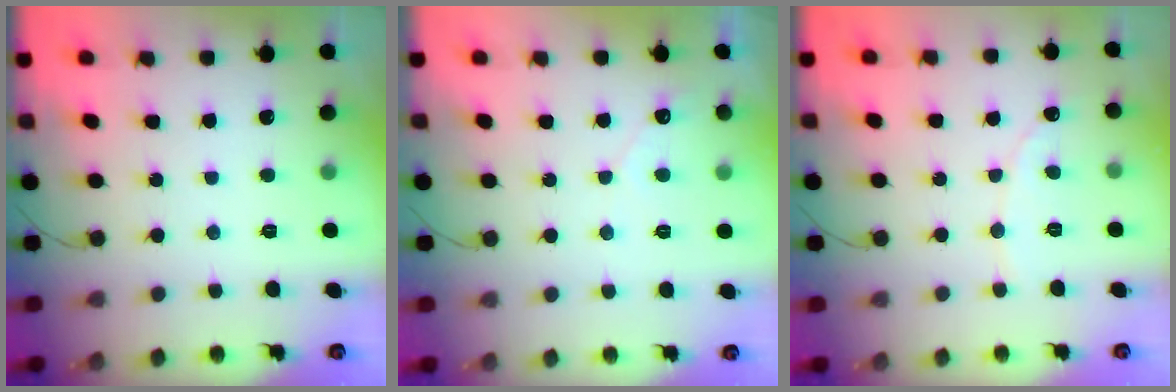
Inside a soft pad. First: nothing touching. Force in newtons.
{"total": 2.9, "press": 2.9, "slide": 0.1}
{"total": 2.1, "press": 2.1, "slide": 0.1}